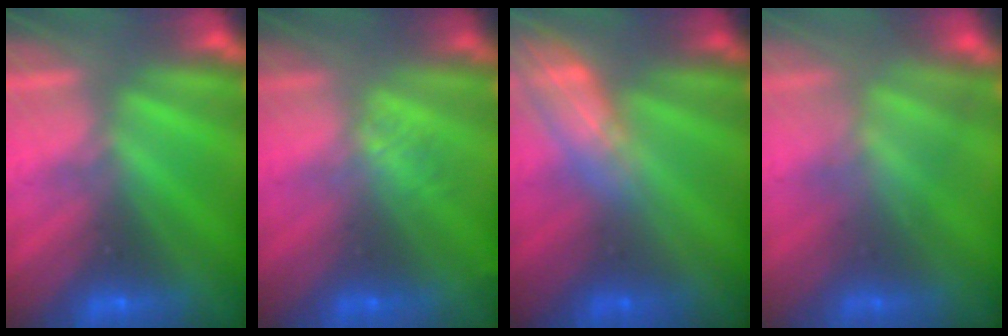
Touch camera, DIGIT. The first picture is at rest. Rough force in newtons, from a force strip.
{"total": 1.3}
{"total": 2.5}
{"total": 3.4}